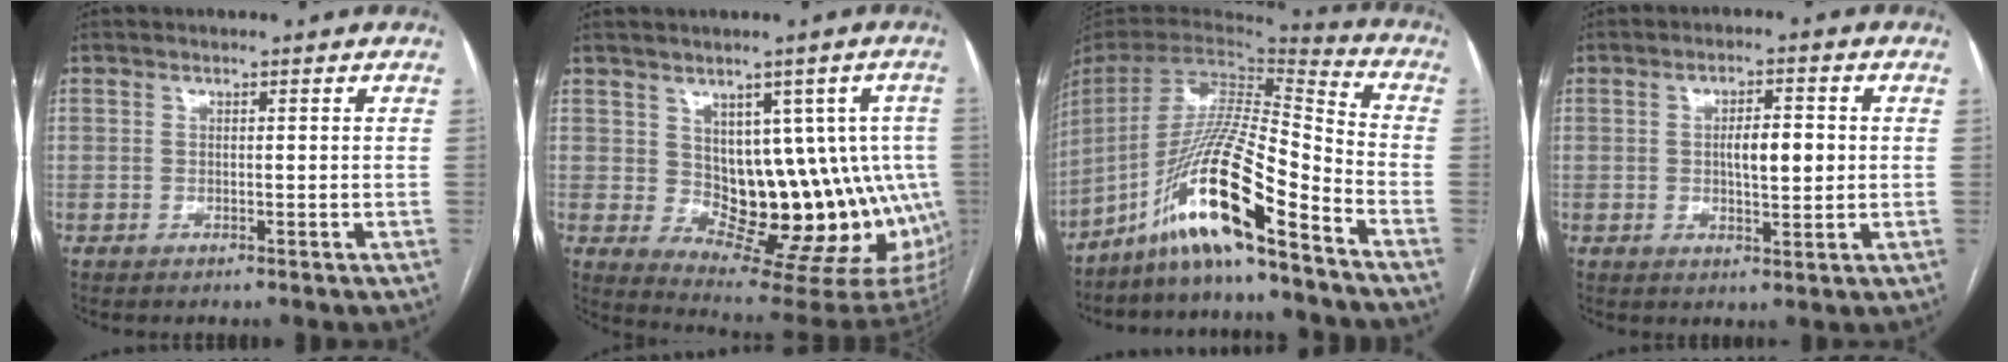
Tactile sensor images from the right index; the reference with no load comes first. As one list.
[{"total": 14.3, "force": [1.0, 8.3, 11.6], "torque": [-0.118, 0.016, 0.032]}, {"total": 16.6, "force": [-11.1, 0.8, 12.3], "torque": [-0.241, -0.001, -0.206]}, {"total": 5.3, "force": [0.3, 1.6, 5.1], "torque": [-0.084, 0.005, 0.008]}]